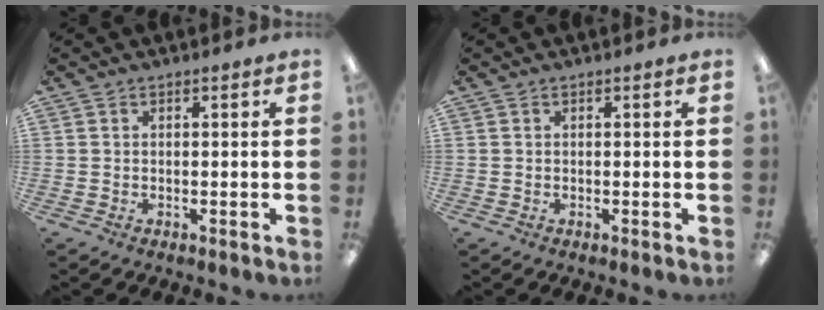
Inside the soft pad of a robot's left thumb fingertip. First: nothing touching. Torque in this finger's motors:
{"motor_torque": [0.00, 0.00, 0.00, 0.00, 0.00]}